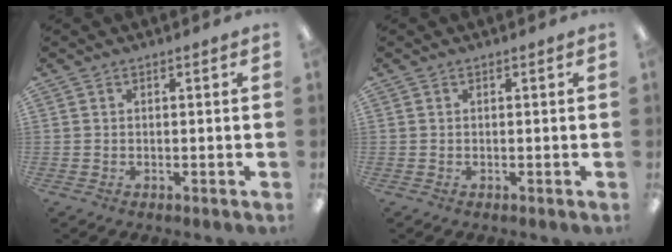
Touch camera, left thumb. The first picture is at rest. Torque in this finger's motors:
{"motor_torque": [-0.01, -0.01, 0.03, -0.03, 0.00]}